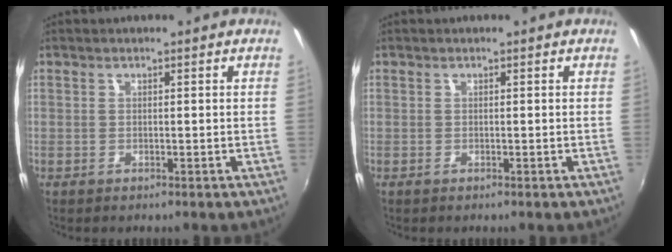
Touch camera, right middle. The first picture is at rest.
{"total": 0.0}